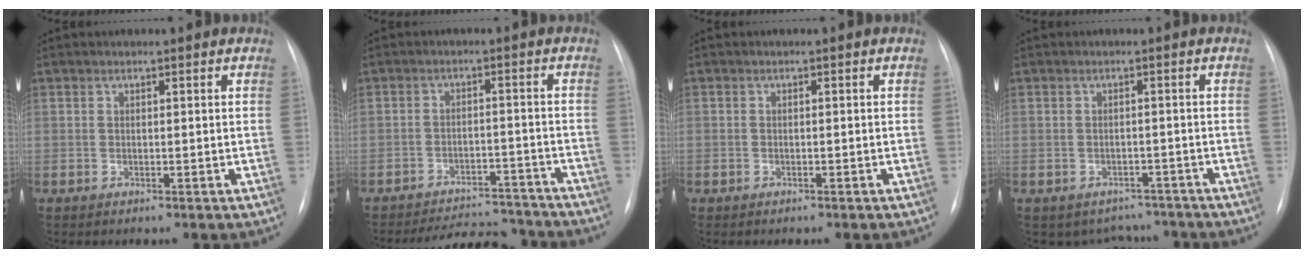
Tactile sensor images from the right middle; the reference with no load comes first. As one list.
[{"total": 10.4, "force": [-10.1, 2.2, 1.4], "torque": [-0.013, 0.006, -0.138]}, {"total": 0.8, "force": [-0.4, 0.7, -0.1], "torque": [-0.001, 0.006, -0.007]}, {"total": 5.7, "force": [-4.8, 3.0, 0.0], "torque": [0.010, 0.021, -0.057]}]